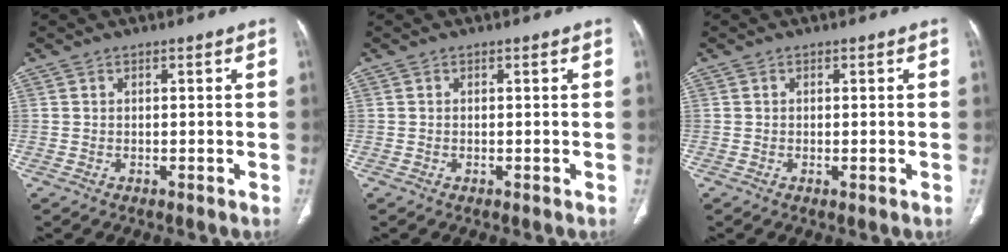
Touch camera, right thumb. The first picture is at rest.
{"total": 0.0}
{"total": 0.9, "force": [-0.3, 0.3, 0.8], "torque": [-0.016, -0.004, -0.003]}